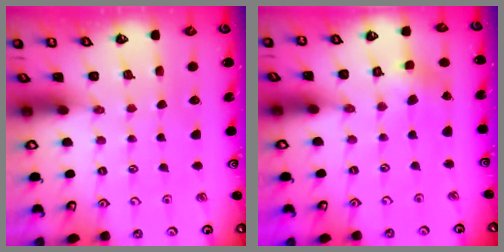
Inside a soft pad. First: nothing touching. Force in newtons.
{"total": 1.3, "press": 1.3, "slide": 0.2}